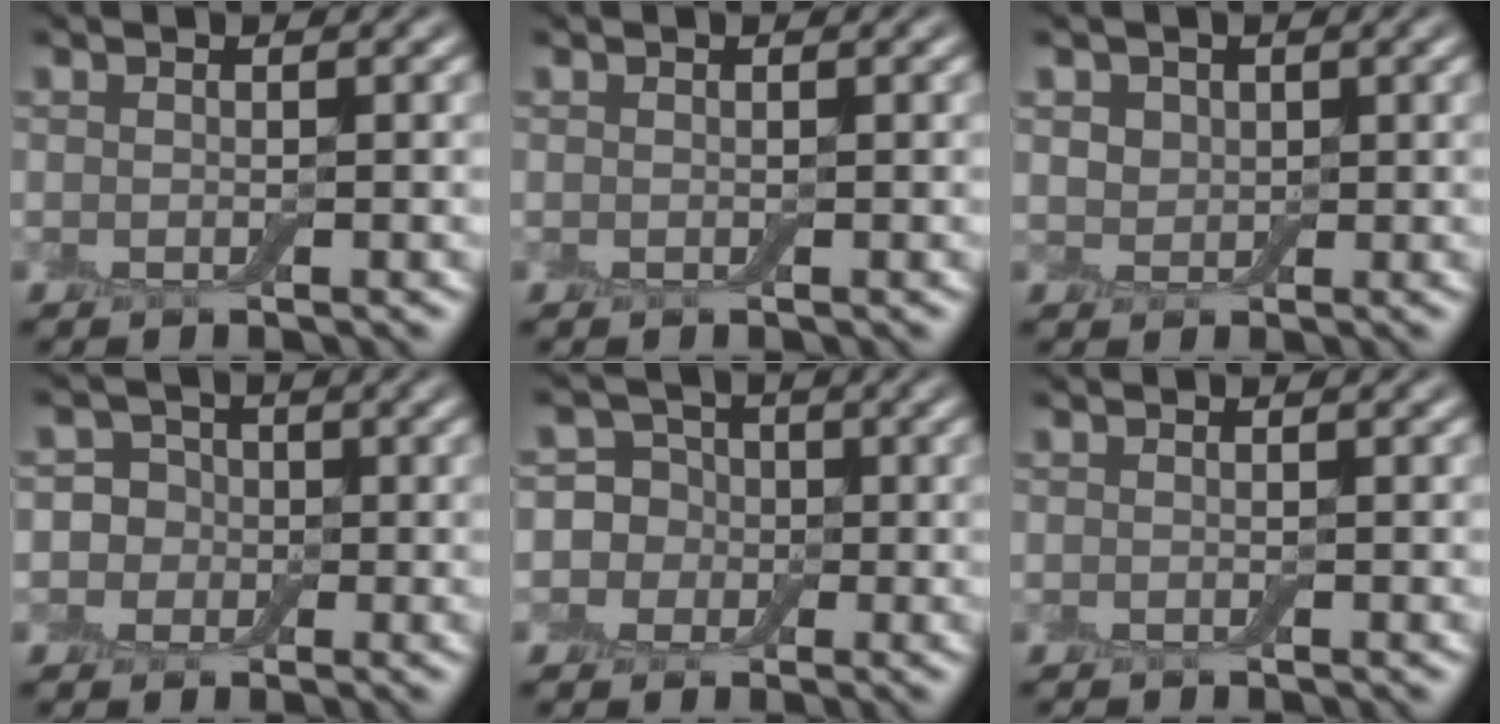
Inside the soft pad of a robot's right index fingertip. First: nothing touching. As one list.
[{"total": 0.0}, {"total": 2.6, "force": [1.3, 2.1, 1.0], "torque": [-0.030, 0.003, 0.023]}, {"total": 4.9, "force": [0.3, 4.8, 1.3], "torque": [0.007, 0.033, -0.033]}, {"total": 6.3, "force": [0.6, 6.1, 1.7], "torque": [-0.014, 0.042, -0.032]}, {"total": 0.0}]